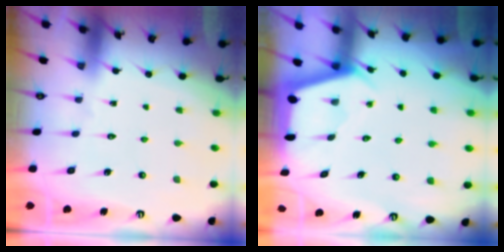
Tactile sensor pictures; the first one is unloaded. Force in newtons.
{"total": 2.2, "press": 2.2, "slide": 0.3}